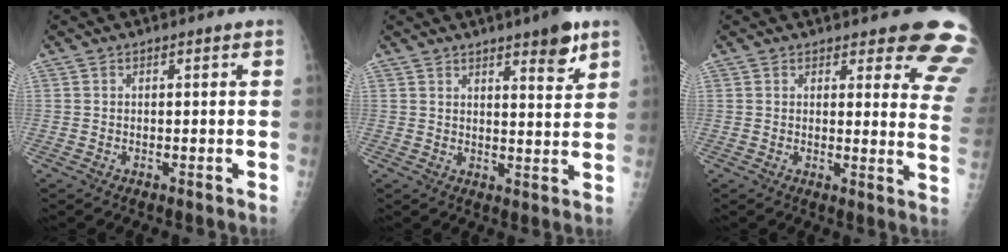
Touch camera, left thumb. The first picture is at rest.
{"total": 7.0, "force": [4.5, 1.6, 5.2], "torque": [-0.063, -0.027, 0.061]}
{"total": 11.9, "force": [9.7, 3.5, 5.9], "torque": [-0.017, -0.061, 0.085]}